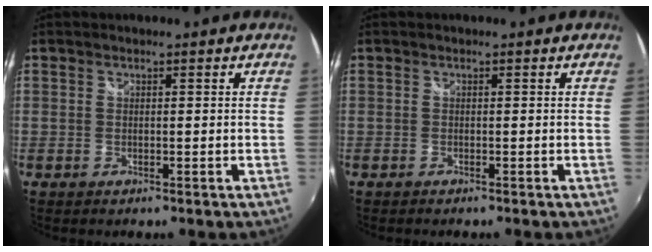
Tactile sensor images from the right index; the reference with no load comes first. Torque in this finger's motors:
{"motor_torque": [-0.31, 0.16, 0.01, -0.01]}